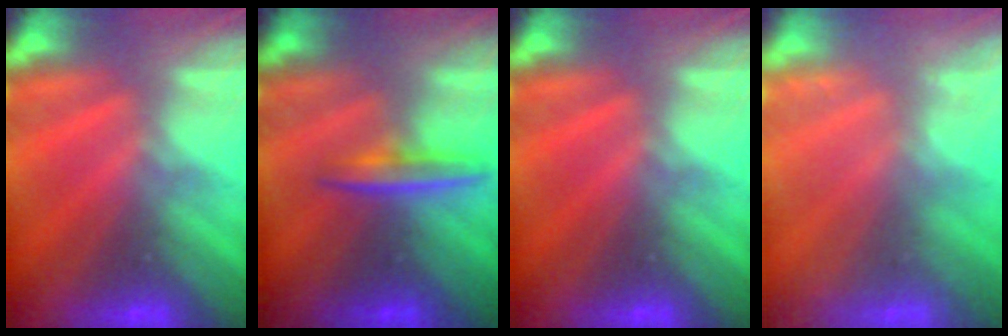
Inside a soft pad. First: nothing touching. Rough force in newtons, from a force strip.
{"total": 1.5}
{"total": 0.0}
{"total": 2.2}